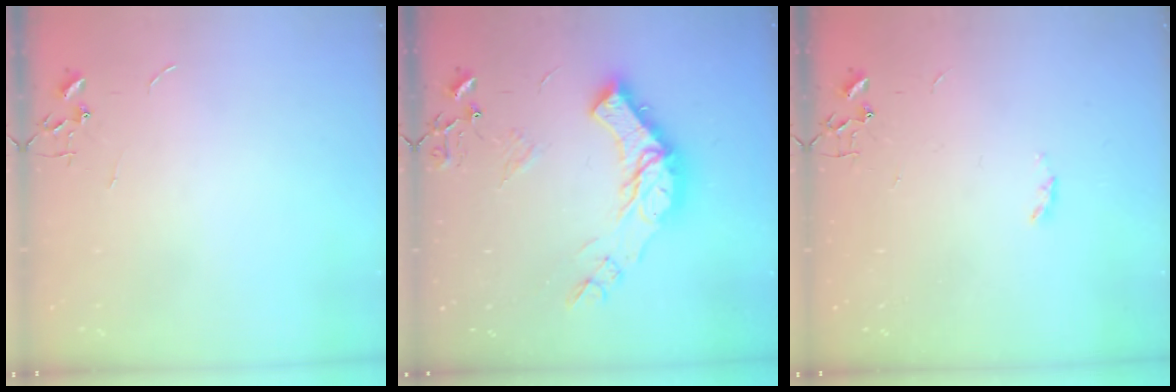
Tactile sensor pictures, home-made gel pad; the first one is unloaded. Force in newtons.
{"total": 19.1, "press": 19.0, "slide": 2.2}
{"total": 2.5, "press": 2.4, "slide": 0.4}